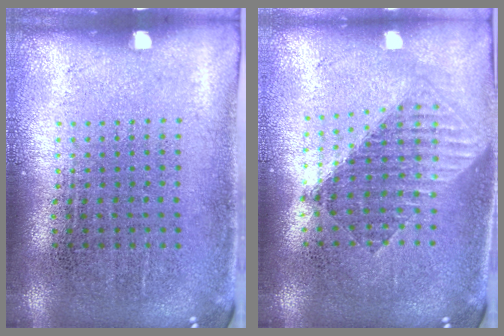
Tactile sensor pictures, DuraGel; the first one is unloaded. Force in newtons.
{"total": 1.5, "press": 1.3, "slide": 0.9}